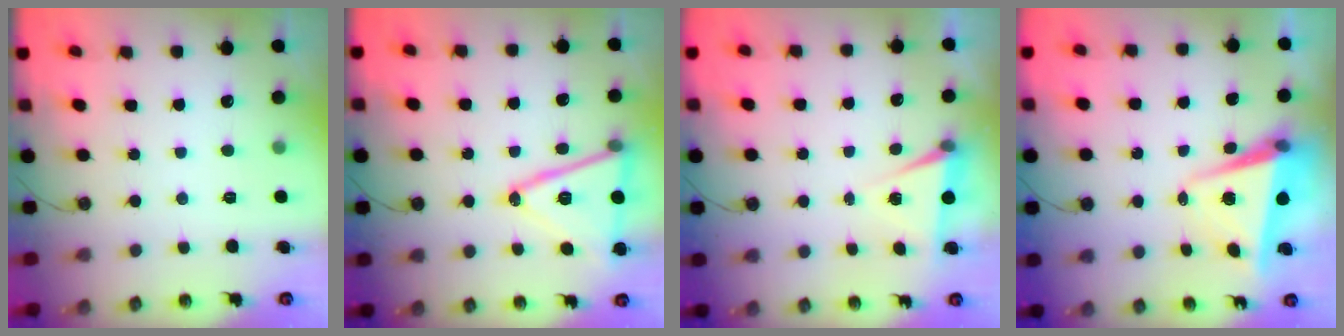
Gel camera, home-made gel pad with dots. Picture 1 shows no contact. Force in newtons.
{"total": 17.5, "press": 17.2, "slide": 3.4}
{"total": 5.1, "press": 2.3, "slide": 4.5}
{"total": 6.6, "press": 6.5, "slide": 1.4}